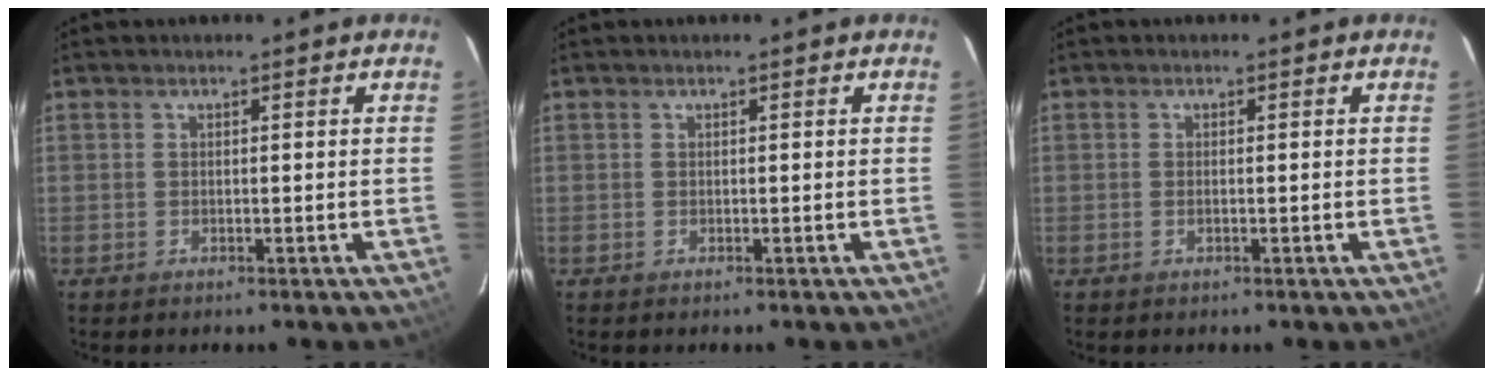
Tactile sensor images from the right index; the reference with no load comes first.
{"total": 0.0}
{"total": 0.7, "force": [-0.2, 0.2, 0.6], "torque": [-0.014, 0.001, -0.005]}